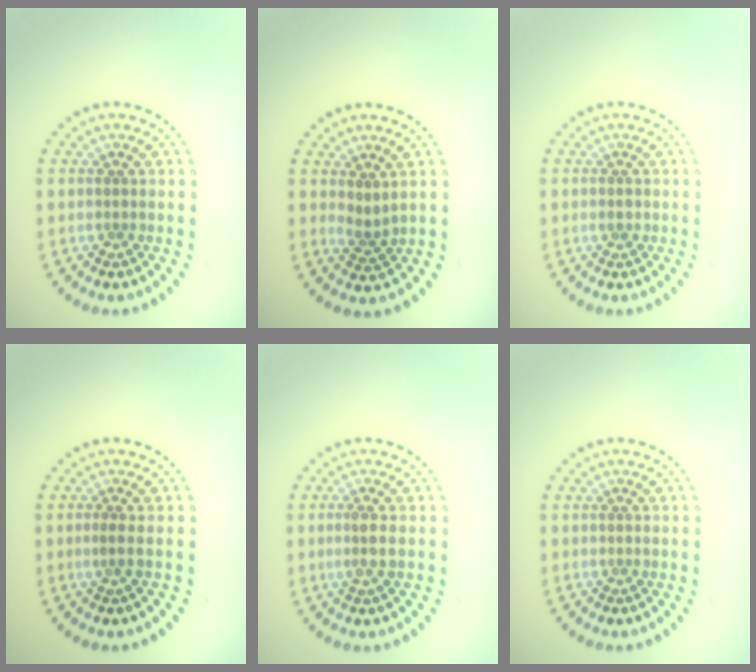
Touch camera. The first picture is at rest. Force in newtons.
{"total": 1.7, "press": 1.1, "slide": 1.3}
{"total": 1.1, "press": 1.1, "slide": 0.2}
{"total": 0.8, "press": 0.4, "slide": 0.7}
{"total": 1.7, "press": 1.4, "slide": 1.0}
{"total": 0.0}